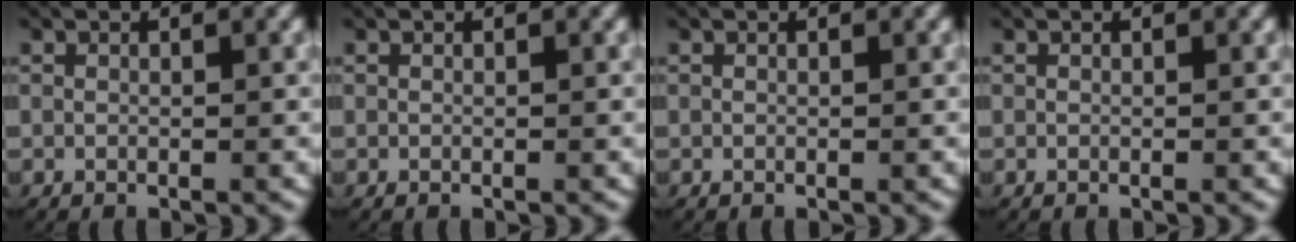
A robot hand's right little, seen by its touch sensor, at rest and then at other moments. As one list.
[{"total": 0.0}, {"total": 0.0}, {"total": 0.0}]